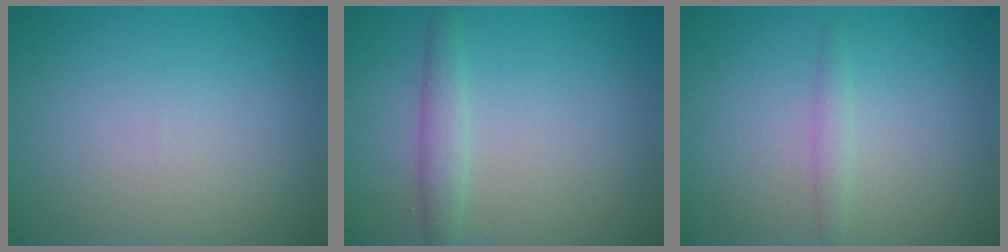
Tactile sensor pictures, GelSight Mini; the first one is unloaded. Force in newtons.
{"total": 1.9, "press": 1.9, "slide": 0.0}
{"total": 1.1, "press": 1.1, "slide": 0.0}